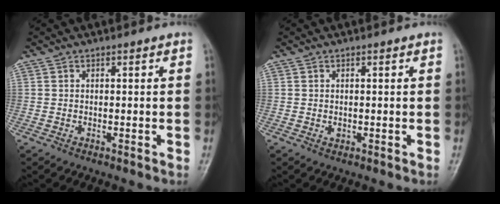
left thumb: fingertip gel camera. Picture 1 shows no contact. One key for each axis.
{"total": 0.9, "fx": 0.1, "fy": 0.7, "fz": 0.5, "tx": -0.004, "ty": 0.000, "tz": 0.002}